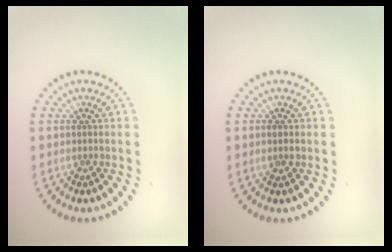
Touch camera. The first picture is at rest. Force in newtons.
{"total": 0.9, "press": 0.9, "slide": 0.1}